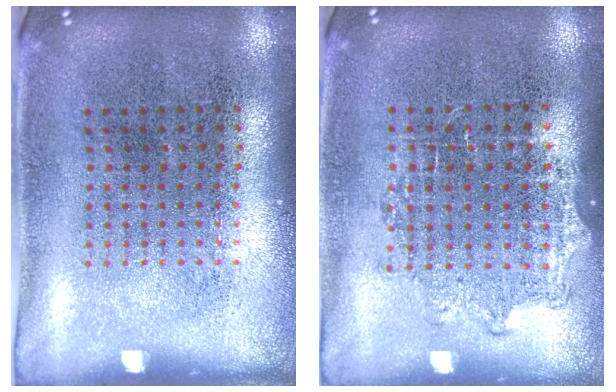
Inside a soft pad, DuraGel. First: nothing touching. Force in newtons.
{"total": 0.9, "press": 0.8, "slide": 0.4}